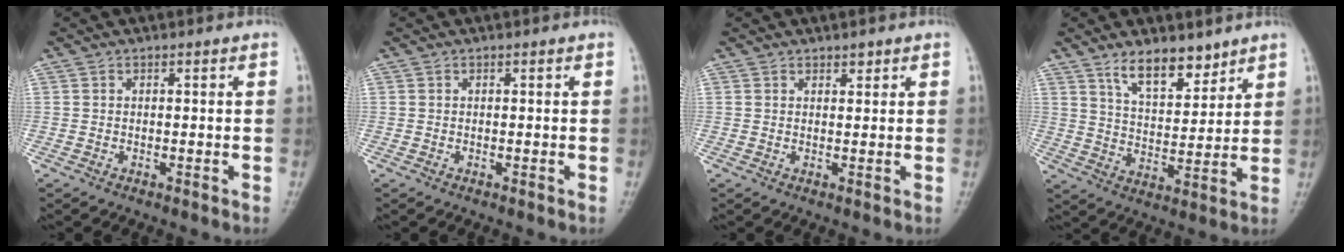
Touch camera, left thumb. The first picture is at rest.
{"total": 0.0}
{"total": 1.1, "force": [0.9, 0.6, 0.4], "torque": [0.003, -0.006, 0.011]}
{"total": 9.4, "force": [6.8, 4.0, 5.2], "torque": [-0.055, -0.051, 0.121]}